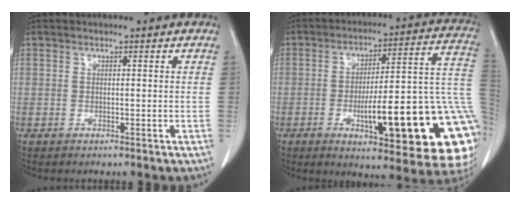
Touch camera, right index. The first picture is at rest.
{"total": 26.3, "force": [-6.7, 4.8, 25.0], "torque": [-0.235, 0.013, -0.087]}